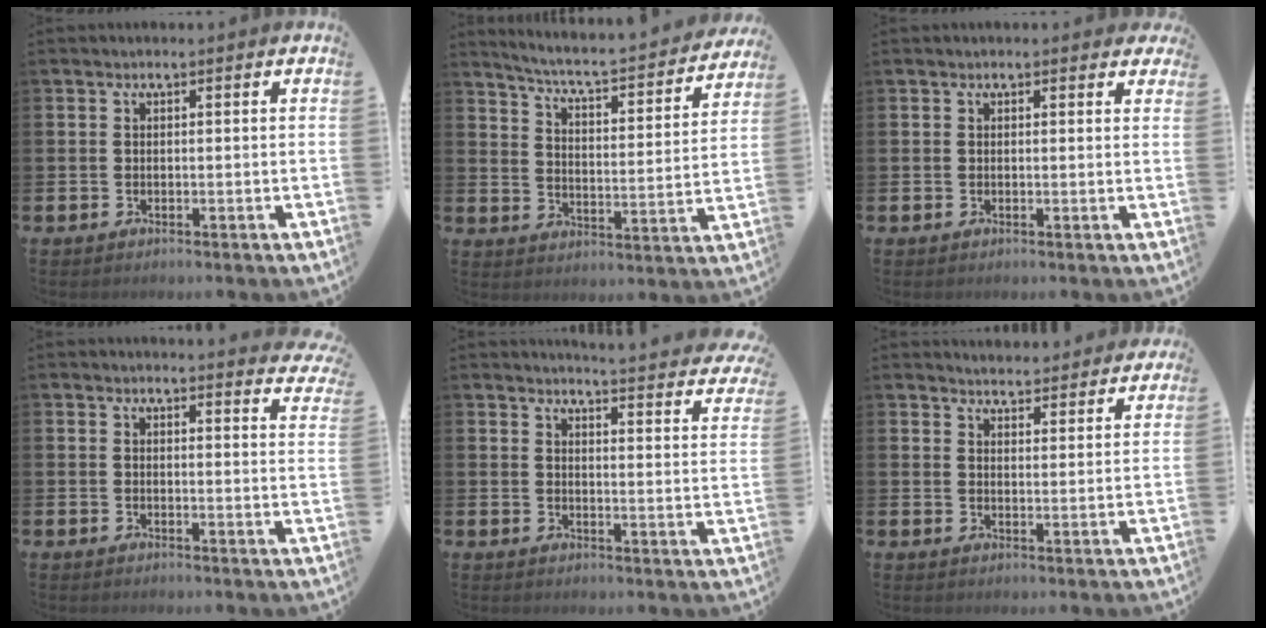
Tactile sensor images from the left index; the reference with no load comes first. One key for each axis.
{"total": 5.4, "fx": 4.9, "fy": 0.3, "fz": 2.0, "tx": -0.068, "ty": -0.044, "tz": 0.076}
{"total": 0.6, "fx": 0.6, "fy": 0.3, "fz": 0.1, "tx": 0.006, "ty": 0.002, "tz": 0.009}
{"total": 2.8, "fx": 2.8, "fy": 0.1, "fz": 0.0, "tx": 0.013, "ty": -0.023, "tz": 0.047}
{"total": 4.7, "fx": 4.7, "fy": -0.1, "fz": 0.8, "tx": -0.013, "ty": -0.043, "tz": 0.076}
{"total": 4.5, "fx": 4.4, "fy": 0.5, "fz": -0.2, "tx": -0.007, "ty": -0.030, "tz": 0.080}